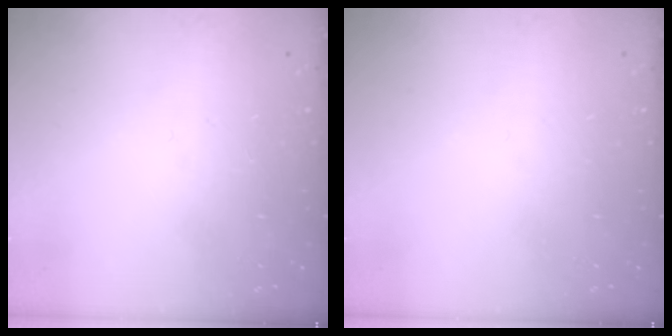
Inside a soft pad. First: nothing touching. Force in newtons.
{"total": 0.0}